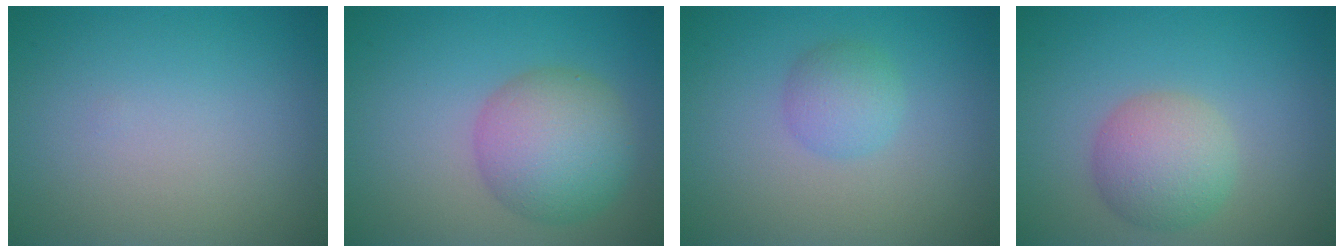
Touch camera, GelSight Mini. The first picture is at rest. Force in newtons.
{"total": 6.3, "press": 6.3, "slide": 0.1}
{"total": 2.1, "press": 2.1, "slide": 0.1}
{"total": 4.2, "press": 4.2, "slide": 0.0}